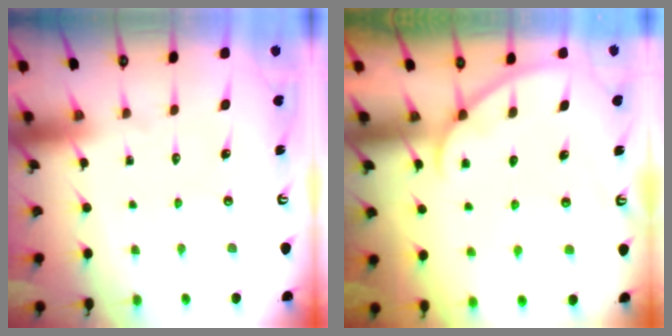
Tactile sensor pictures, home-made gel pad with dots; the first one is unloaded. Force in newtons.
{"total": 2.8, "press": 2.8, "slide": 0.4}